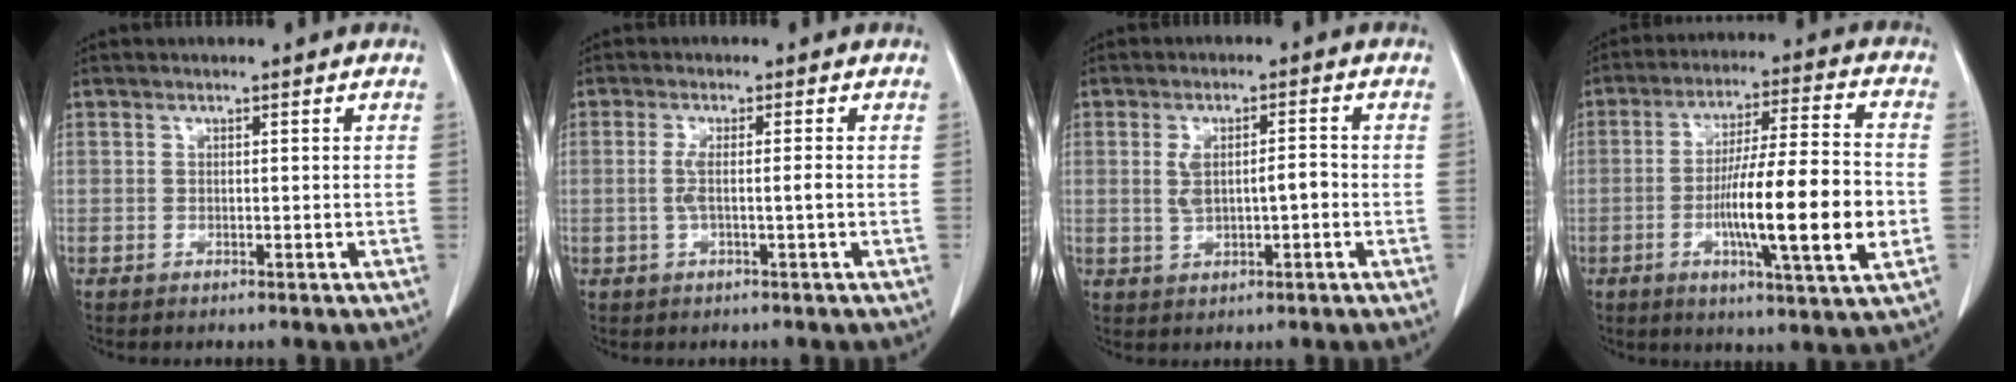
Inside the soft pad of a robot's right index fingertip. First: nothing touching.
{"total": 2.8, "force": [-0.6, -0.1, 2.7], "torque": [-0.057, 0.002, -0.010]}
{"total": 5.0, "force": [-0.4, 1.7, 4.6], "torque": [-0.093, 0.013, 0.000]}
{"total": 16.4, "force": [-3.7, 0.8, 15.9], "torque": [-0.267, -0.007, -0.062]}